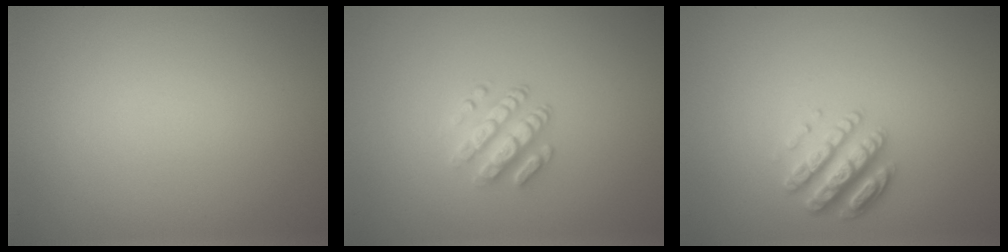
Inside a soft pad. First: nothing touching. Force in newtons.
{"total": 2.9, "press": 2.5, "slide": 1.6}
{"total": 3.3, "press": 3.0, "slide": 1.4}